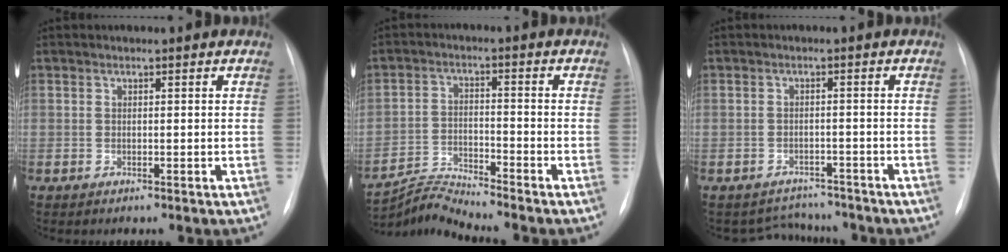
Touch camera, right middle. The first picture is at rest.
{"total": 6.0, "force": [-5.5, -2.2, -0.9], "torque": [-0.006, -0.011, -0.102]}
{"total": 4.9, "force": [-4.4, 1.8, -0.9], "torque": [0.013, 0.019, -0.059]}